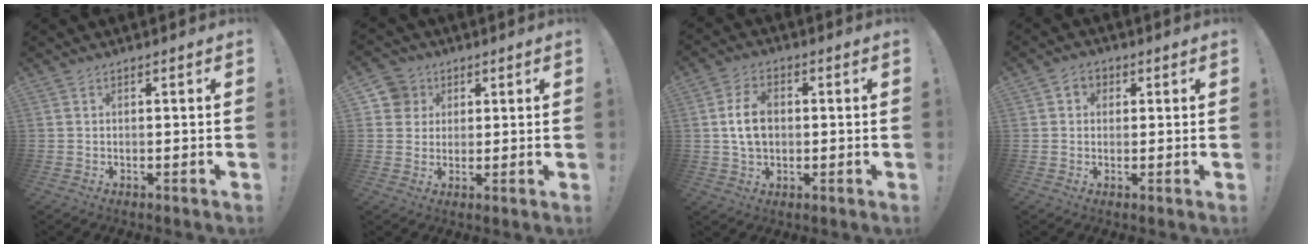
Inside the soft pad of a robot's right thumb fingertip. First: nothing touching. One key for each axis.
{"total": 6.7, "fx": 2.3, "fy": 6.1, "fz": 1.3, "tx": -0.013, "ty": -0.012, "tz": 0.046}
{"total": 8.9, "fx": 0.5, "fy": 6.2, "fz": 6.3, "tx": -0.105, "ty": 0.007, "tz": 0.008}
{"total": 3.3, "fx": 0.6, "fy": 3.0, "fz": 1.2, "tx": -0.019, "ty": 0.004, "tz": 0.011}